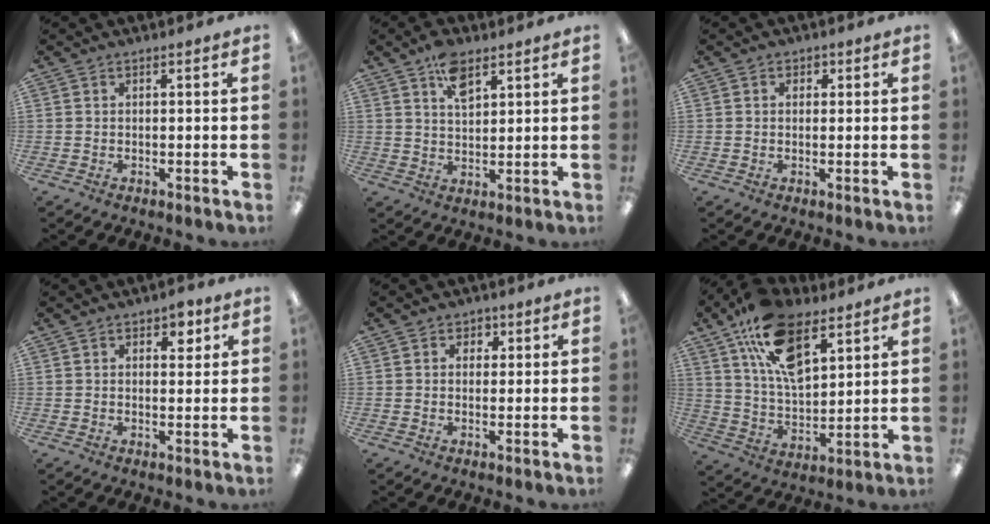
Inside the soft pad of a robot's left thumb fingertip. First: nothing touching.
{"total": 6.9, "force": [4.2, 3.4, 4.3], "torque": [-0.070, -0.010, 0.073]}
{"total": 1.2, "force": [0.3, 1.1, 0.4], "torque": [0.000, 0.002, 0.002]}
{"total": 4.2, "force": [2.0, 2.5, 2.8], "torque": [-0.025, -0.005, 0.027]}
{"total": 2.0, "force": [0.6, 1.8, 0.5], "torque": [0.004, -0.002, 0.006]}
{"total": 18.0, "force": [10.1, 9.2, 11.6], "torque": [-0.206, -0.030, 0.183]}